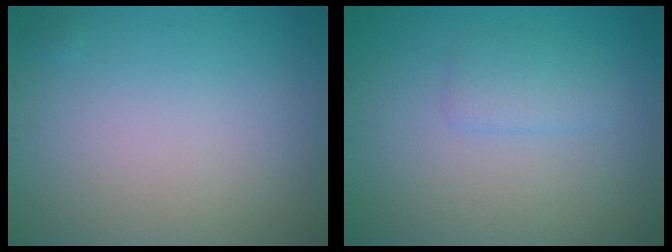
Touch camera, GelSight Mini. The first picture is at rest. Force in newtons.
{"total": 1.7, "press": 1.7, "slide": 0.2}